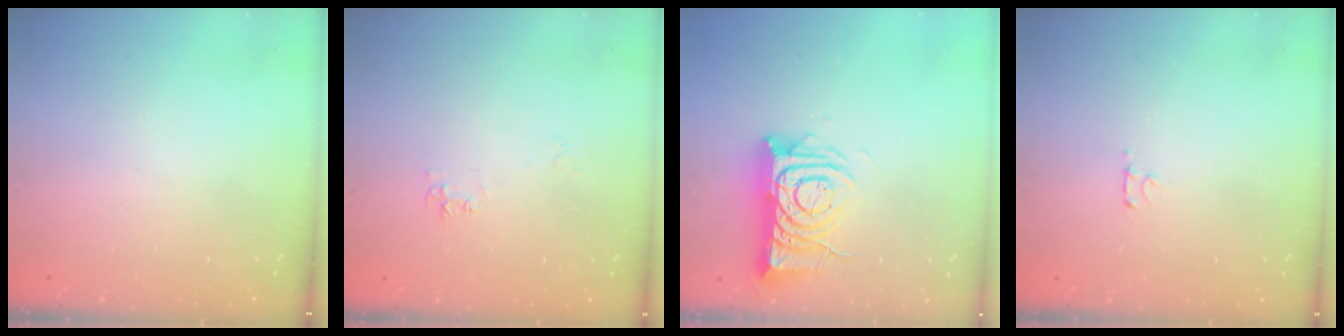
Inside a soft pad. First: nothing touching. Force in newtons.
{"total": 4.9, "press": 4.9, "slide": 0.6}
{"total": 11.7, "press": 11.6, "slide": 1.0}
{"total": 2.5, "press": 2.4, "slide": 0.3}